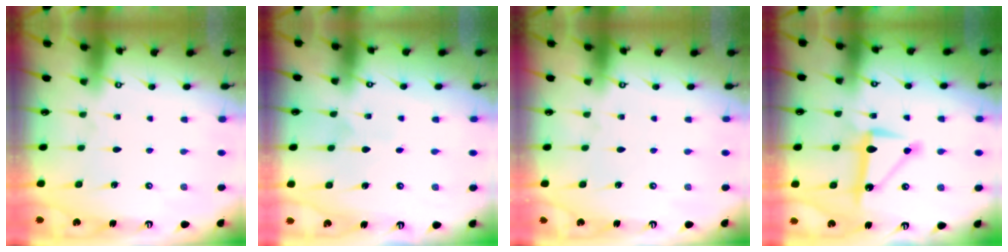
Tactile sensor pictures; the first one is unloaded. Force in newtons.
{"total": 4.6, "press": 4.6, "slide": 0.4}
{"total": 0.0}
{"total": 10.3, "press": 10.3, "slide": 0.5}